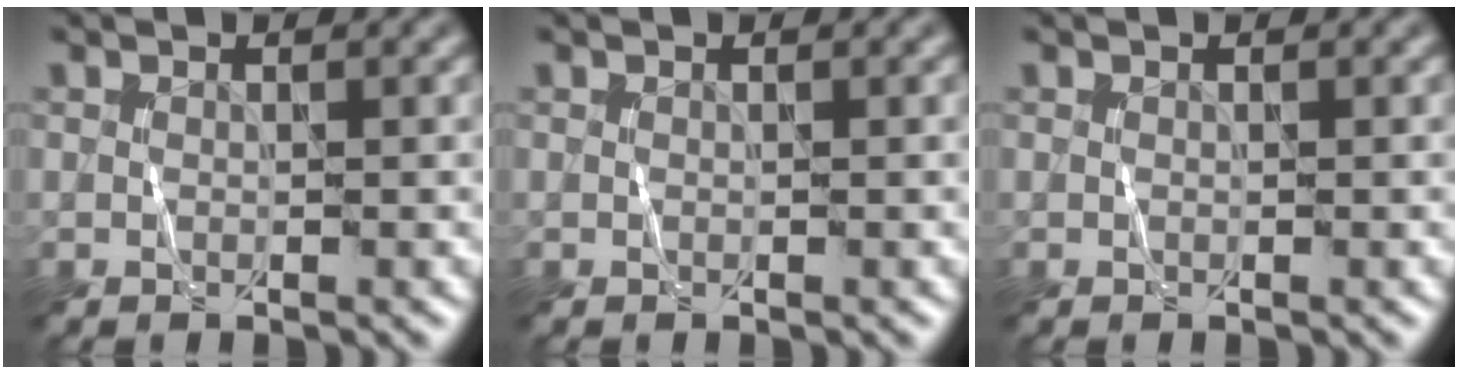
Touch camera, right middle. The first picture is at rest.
{"total": 0.0}
{"total": 0.0}